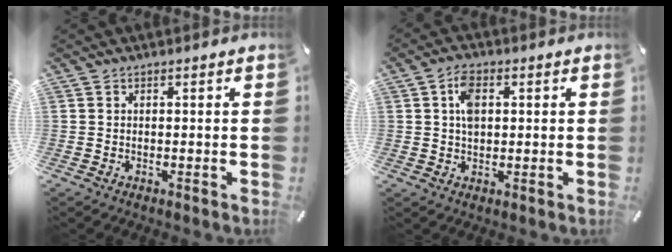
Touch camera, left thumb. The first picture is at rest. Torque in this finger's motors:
{"motor_torque": [0.07, 0.01, 0.41, -0.55, 0.19]}